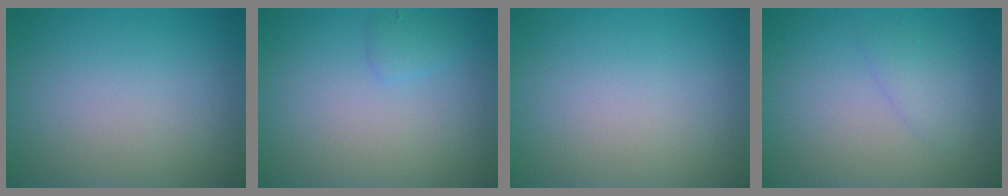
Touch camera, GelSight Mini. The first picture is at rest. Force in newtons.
{"total": 1.1, "press": 1.1, "slide": 0.1}
{"total": 0.0}
{"total": 1.4, "press": 1.4, "slide": 0.2}